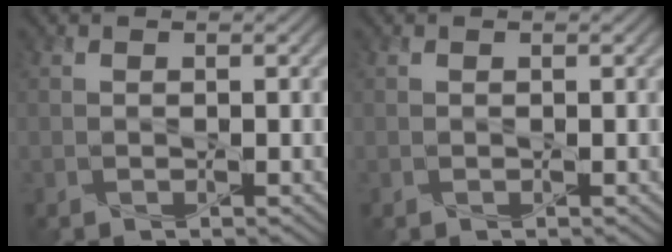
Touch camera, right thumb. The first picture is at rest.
{"total": 0.0}